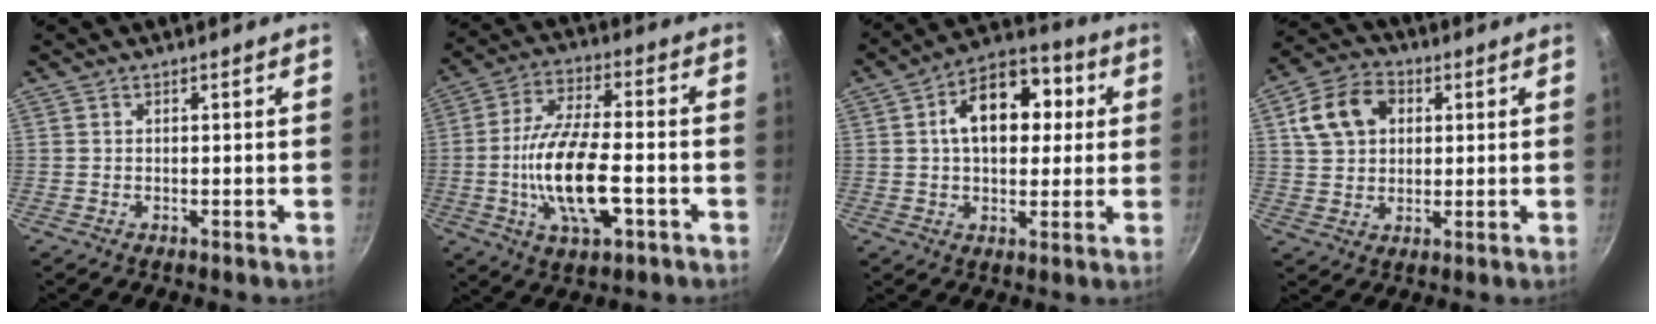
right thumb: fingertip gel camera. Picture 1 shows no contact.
{"total": 15.4, "force": [-3.4, 6.3, 13.7], "torque": [-0.259, 0.019, -0.060]}
{"total": 14.8, "force": [2.9, 9.2, 11.2], "torque": [-0.134, 0.022, 0.035]}
{"total": 10.9, "force": [3.1, 8.0, 6.6], "torque": [-0.105, 0.009, 0.052]}